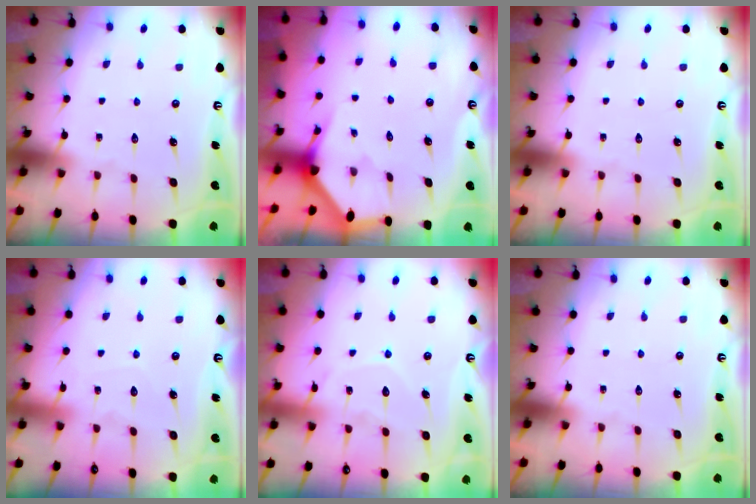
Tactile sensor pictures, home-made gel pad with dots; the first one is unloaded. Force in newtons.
{"total": 2.3, "press": 2.3, "slide": 0.1}
{"total": 0.0}
{"total": 4.4, "press": 4.4, "slide": 0.4}
{"total": 8.0, "press": 8.0, "slide": 0.8}
{"total": 0.0}